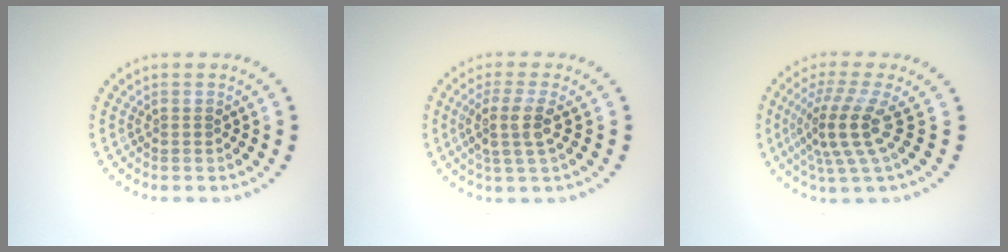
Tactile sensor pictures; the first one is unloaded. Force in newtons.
{"total": 3.0, "press": 2.4, "slide": 1.8}
{"total": 4.4, "press": 3.1, "slide": 3.1}